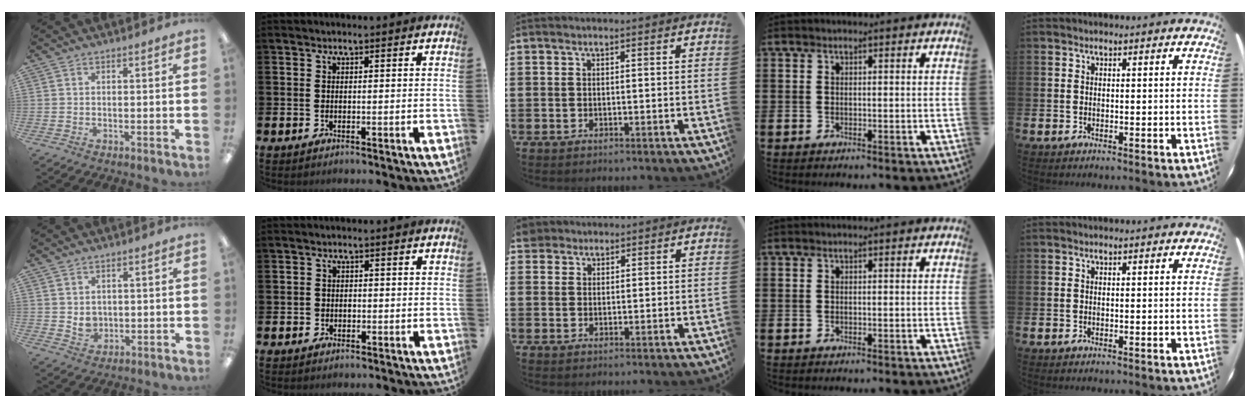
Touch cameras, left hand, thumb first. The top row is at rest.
{"thumb": {"total": 3.2, "force": [1.1, 2.7, 1.2], "torque": [-0.010, -0.004, 0.020]}, "index": {"total": 1.2, "force": [-0.4, 1.1, 0.2], "torque": [0.004, 0.004, -0.013]}, "middle": {"total": 2.1, "force": [1.9, 1.0, 0.0], "torque": [0.003, 0.002, 0.036]}}